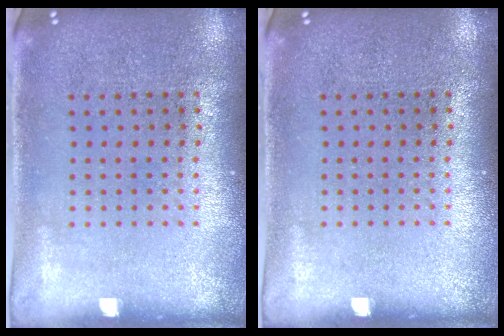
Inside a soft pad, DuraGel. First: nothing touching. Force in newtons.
{"total": 0.0}